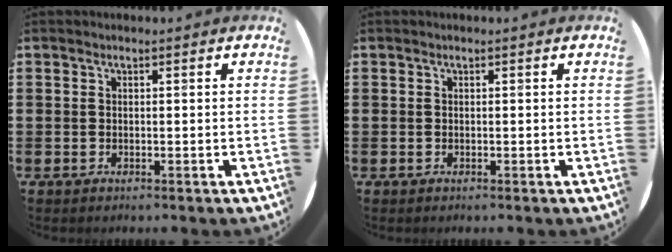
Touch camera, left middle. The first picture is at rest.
{"total": 0.0}